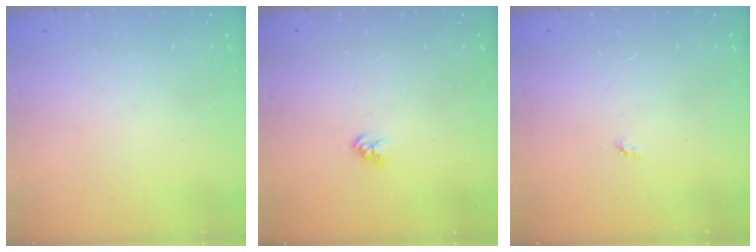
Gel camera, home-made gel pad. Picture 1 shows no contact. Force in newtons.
{"total": 3.0, "press": 3.0, "slide": 0.3}
{"total": 2.8, "press": 2.8, "slide": 0.4}